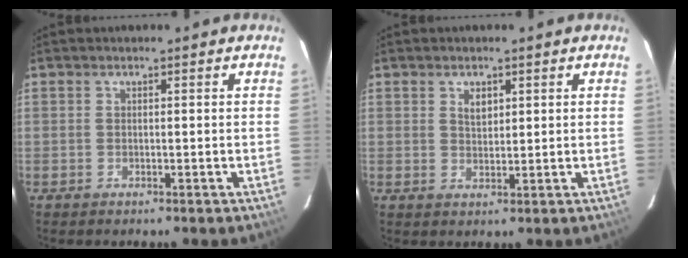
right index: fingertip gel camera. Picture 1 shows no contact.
{"total": 2.5, "force": [1.1, 1.5, 1.6], "torque": [-0.023, 0.003, 0.020]}